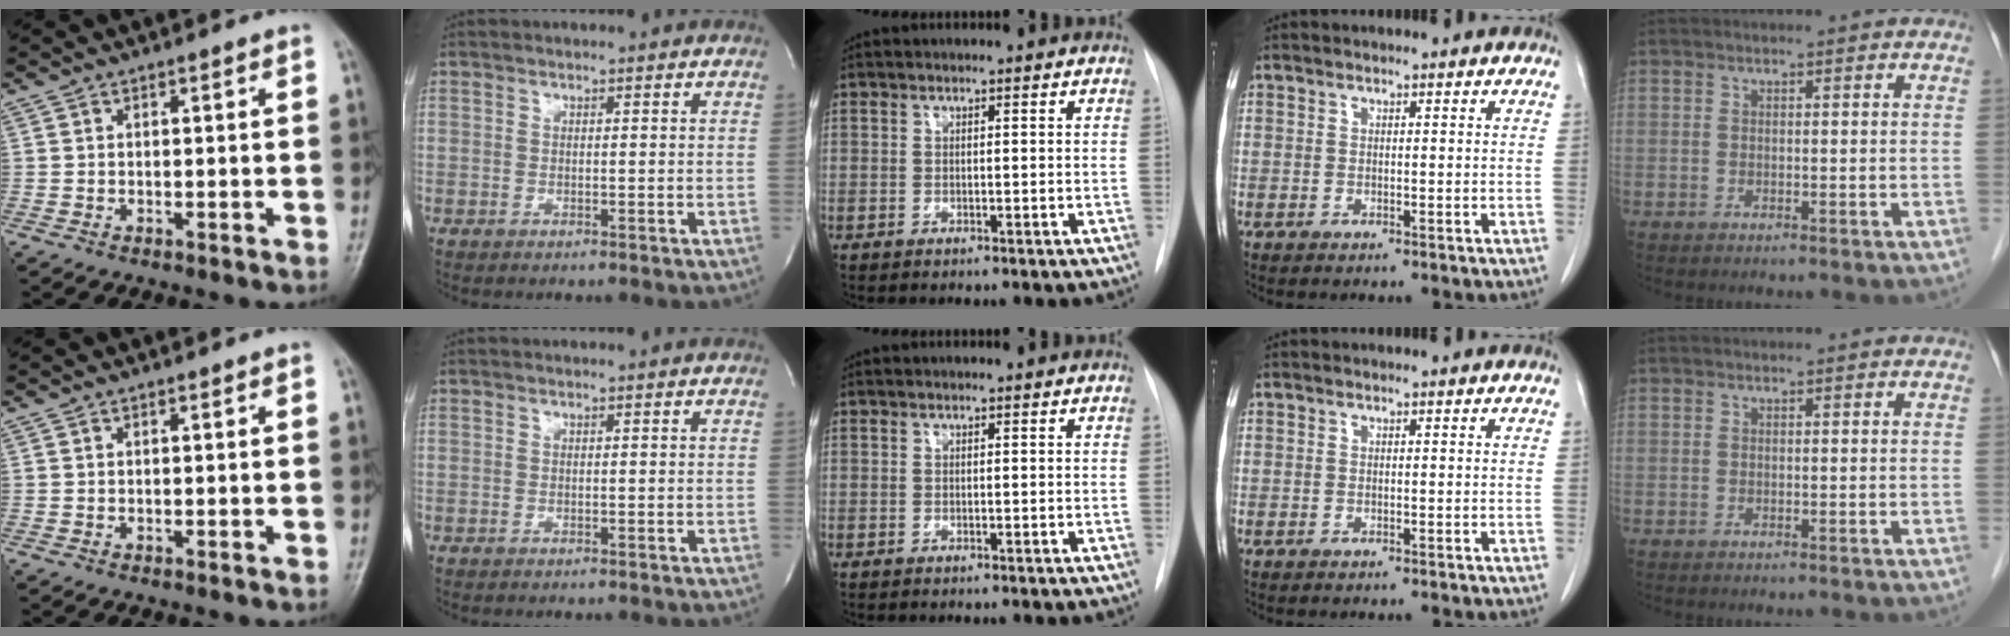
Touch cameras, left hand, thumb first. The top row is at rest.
{}